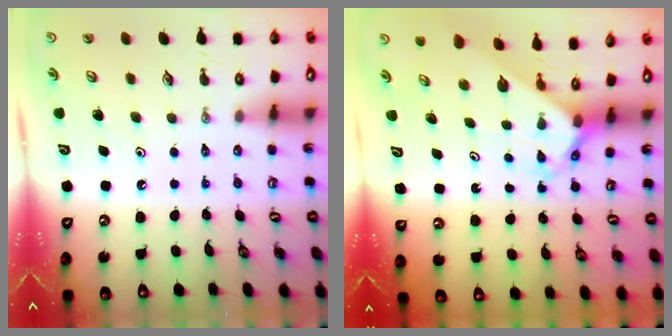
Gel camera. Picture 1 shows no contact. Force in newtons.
{"total": 2.5, "press": 2.5, "slide": 0.1}